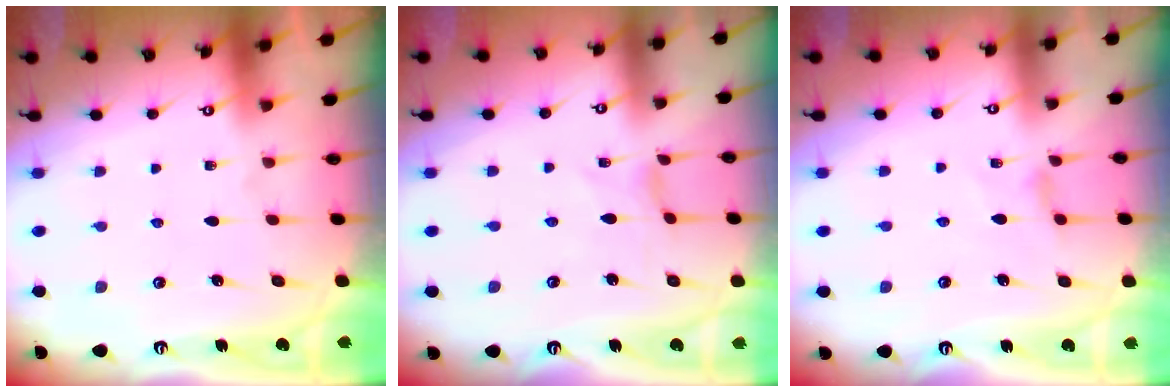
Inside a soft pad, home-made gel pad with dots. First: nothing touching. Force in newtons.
{"total": 0.0}
{"total": 1.4, "press": 1.3, "slide": 0.4}